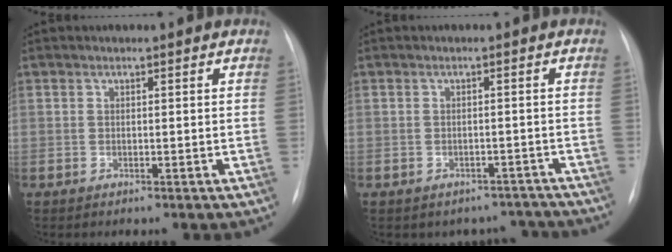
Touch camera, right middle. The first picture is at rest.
{"total": 6.1, "force": [-5.3, 2.9, -0.4], "torque": [0.023, 0.029, -0.056]}